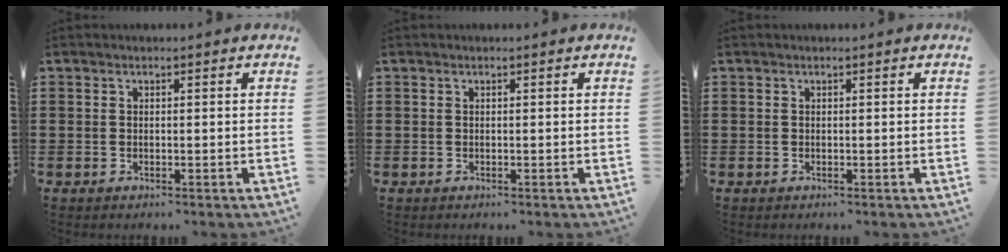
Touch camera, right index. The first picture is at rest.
{"total": 0.0}
{"total": 0.0}